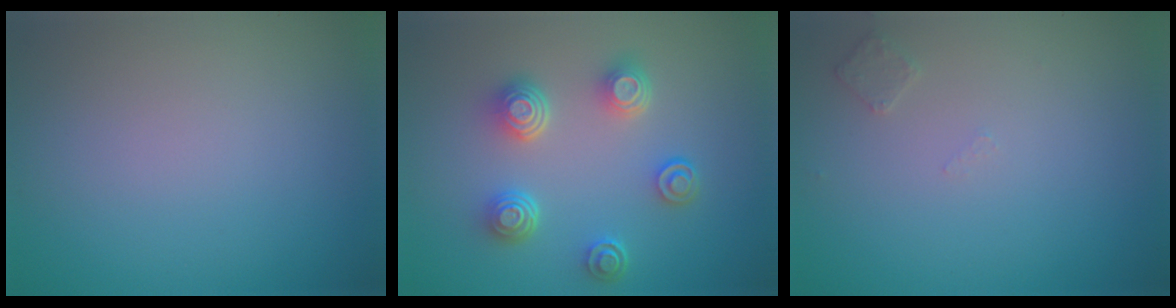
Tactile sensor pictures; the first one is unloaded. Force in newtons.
{"total": 4.4, "press": 3.4, "slide": 2.7}
{"total": 1.0, "press": 1.0, "slide": 0.1}